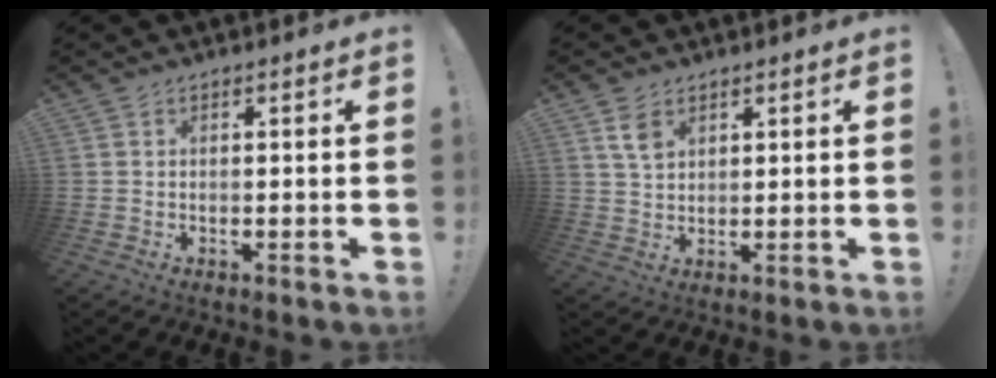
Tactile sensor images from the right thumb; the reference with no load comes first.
{"total": 4.6, "force": [2.3, 2.8, 2.8], "torque": [-0.041, -0.008, 0.042]}